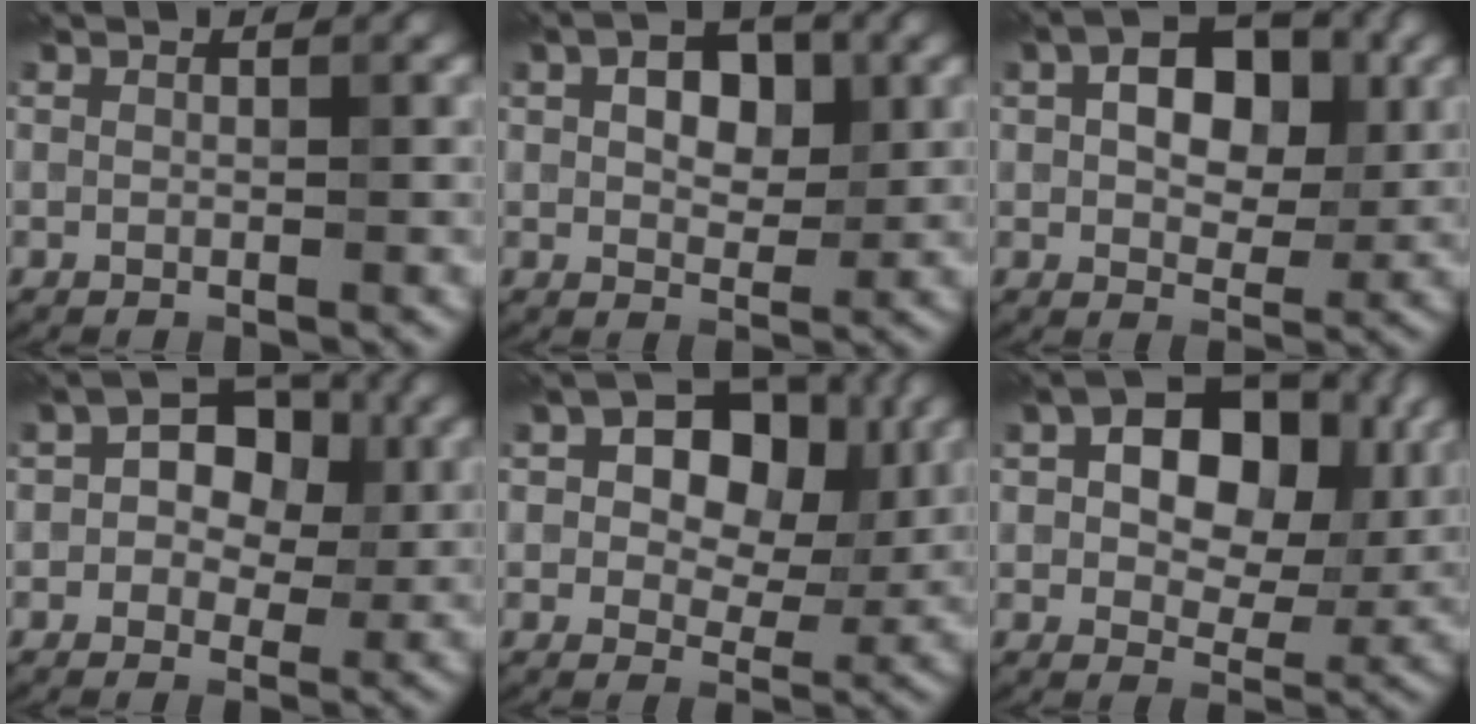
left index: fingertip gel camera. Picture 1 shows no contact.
{"total": 4.5, "force": [1.2, 2.8, 3.3], "torque": [-0.052, 0.005, 0.016]}
{"total": 7.6, "force": [1.8, 4.8, 5.6], "torque": [-0.079, 0.011, 0.015]}
{"total": 6.5, "force": [0.9, 4.6, 4.5], "torque": [-0.040, 0.016, -0.011]}
{"total": 9.1, "force": [2.3, 5.9, 6.5], "torque": [-0.081, 0.006, 0.025]}
{"total": 11.6, "force": [2.9, 7.2, 8.6], "torque": [-0.116, 0.013, 0.038]}